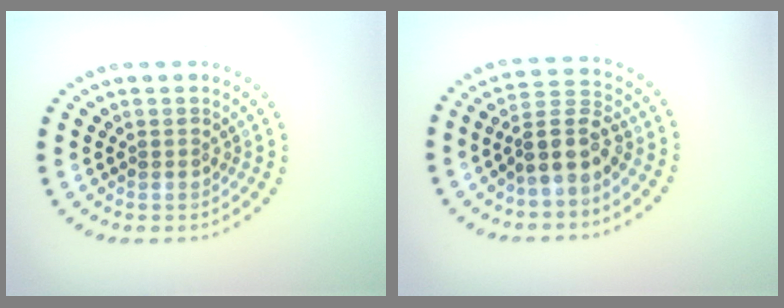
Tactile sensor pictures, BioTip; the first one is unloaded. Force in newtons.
{"total": 3.8, "press": 3.5, "slide": 1.6}